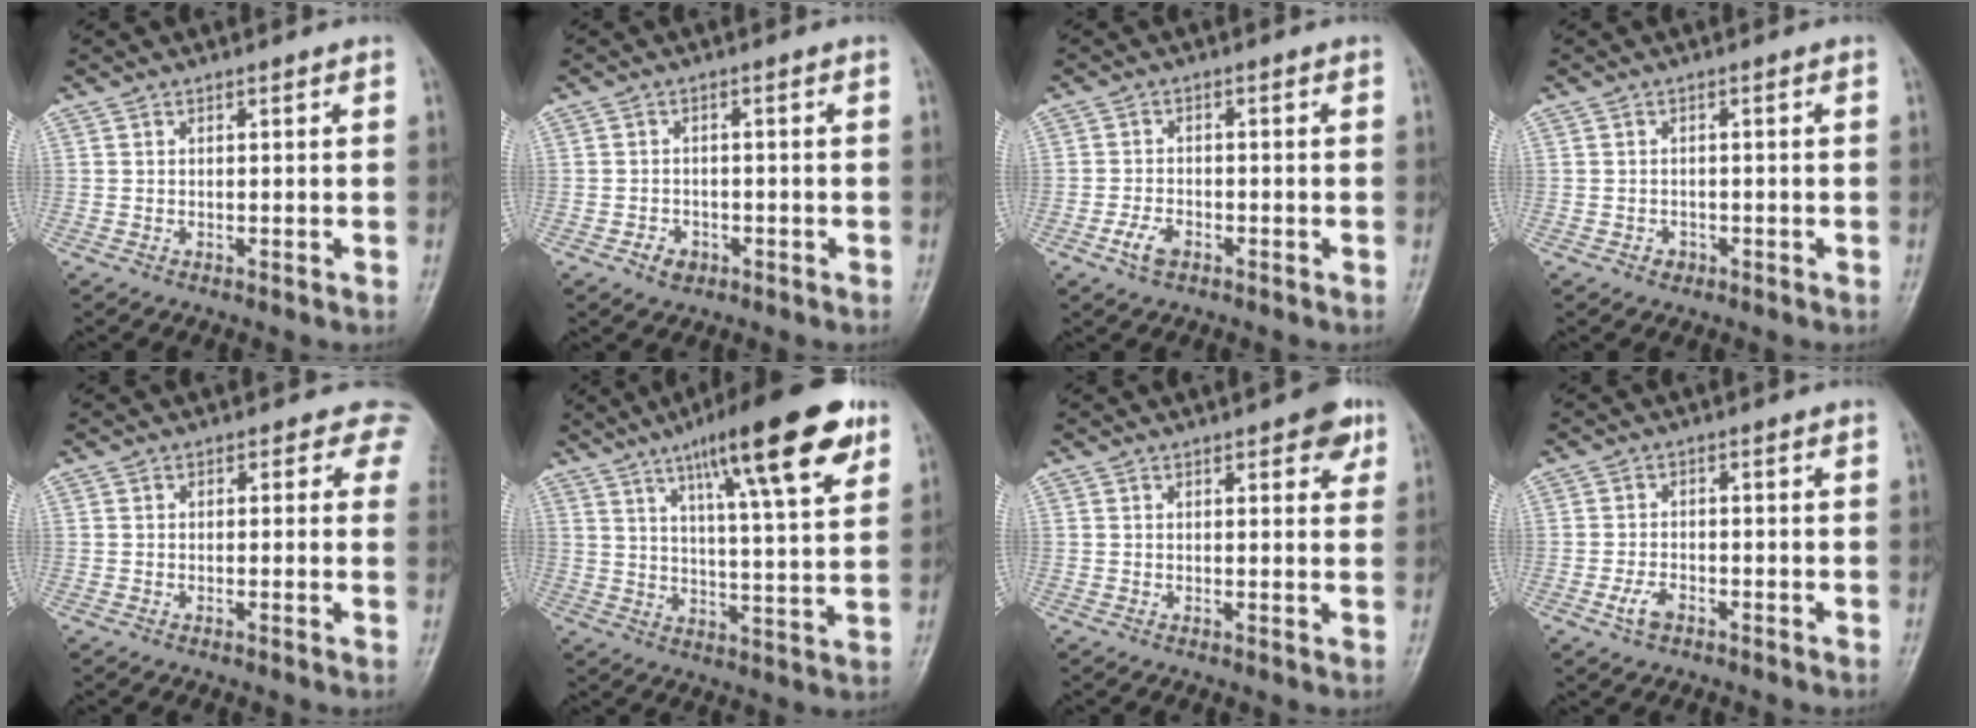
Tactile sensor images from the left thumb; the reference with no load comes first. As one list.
[{"total": 2.7, "force": [-1.3, 2.1, 1.0], "torque": [-0.008, 0.008, -0.019]}, {"total": 3.6, "force": [-1.9, 2.1, 2.3], "torque": [-0.044, 0.010, -0.036]}, {"total": 1.5, "force": [-0.7, 1.2, 0.4], "torque": [0.000, 0.006, -0.010]}, {"total": 3.4, "force": [1.9, 2.4, 1.4], "torque": [0.018, -0.004, -0.006]}, {"total": 19.8, "force": [10.8, 4.2, 16.1], "torque": [-0.220, -0.027, 0.163]}, {"total": 4.5, "force": [2.3, 2.0, 3.3], "torque": [-0.022, -0.006, 0.021]}, {"total": 3.2, "force": [-1.7, 1.8, 2.0], "torque": [-0.042, 0.009, -0.031]}]